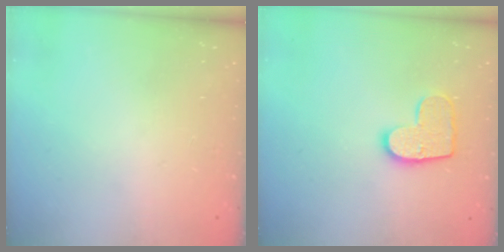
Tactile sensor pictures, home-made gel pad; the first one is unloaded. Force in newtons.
{"total": 10.4, "press": 10.4, "slide": 0.5}